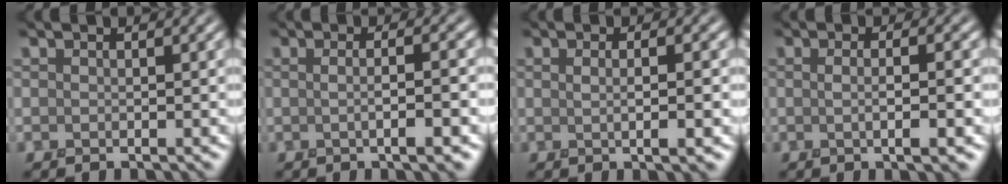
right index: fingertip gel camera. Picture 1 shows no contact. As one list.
[{"total": 4.2, "force": [-0.1, 1.3, 4.0], "torque": [-0.031, 0.008, -0.011]}, {"total": 3.0, "force": [0.2, 0.8, 2.9], "torque": [-0.032, -0.004, -0.004]}, {"total": 3.6, "force": [-0.1, 1.0, 3.4], "torque": [-0.036, 0.000, -0.005]}]